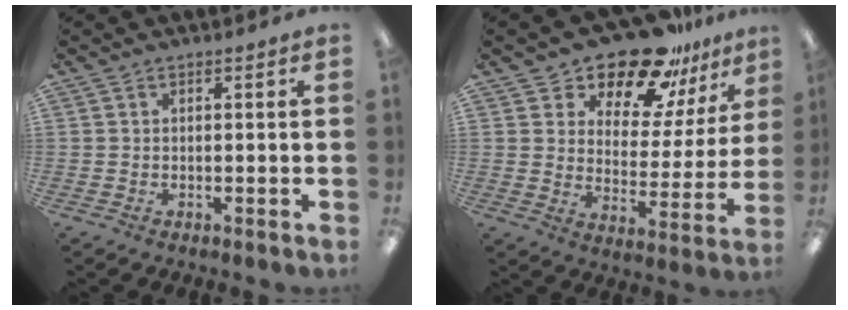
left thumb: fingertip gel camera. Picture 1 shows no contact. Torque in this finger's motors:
{"motor_torque": [0.45, 0.61, 0.02, -0.11, -0.01]}